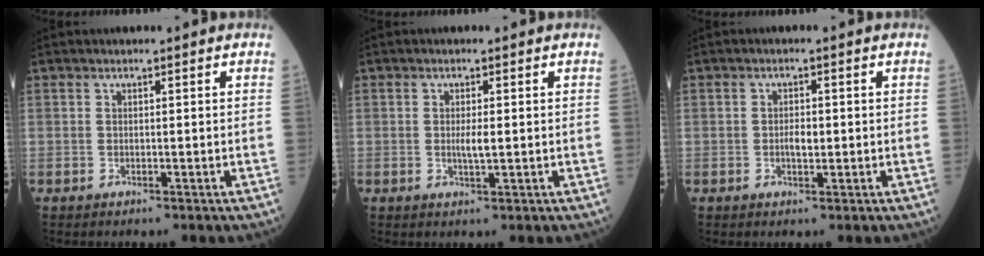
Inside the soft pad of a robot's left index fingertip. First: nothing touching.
{"total": 2.1, "force": [0.0, 0.3, 2.0], "torque": [-0.042, -0.002, 0.002]}
{"total": 2.0, "force": [-0.2, 0.8, 1.8], "torque": [-0.034, 0.002, -0.002]}